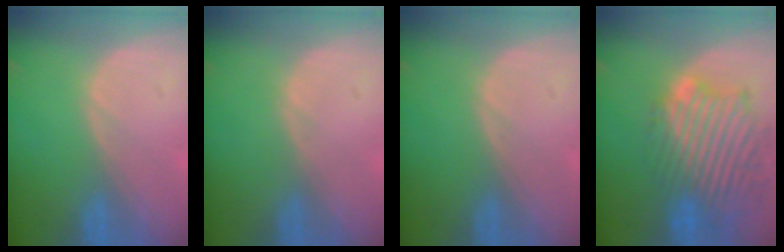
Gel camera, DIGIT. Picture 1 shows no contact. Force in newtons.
{"total": 0.0}
{"total": 0.0}
{"total": 13.3, "press": 11.7, "slide": 6.4}